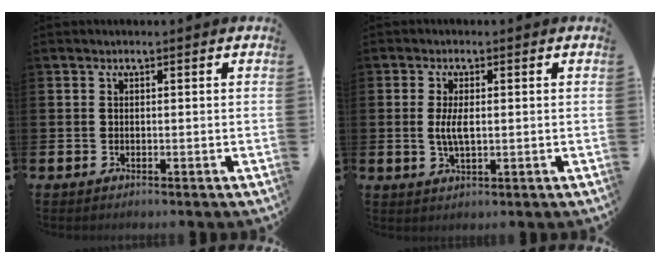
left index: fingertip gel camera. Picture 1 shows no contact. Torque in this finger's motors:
{"motor_torque": [0.16, 0.02, 0.08, 0.14]}